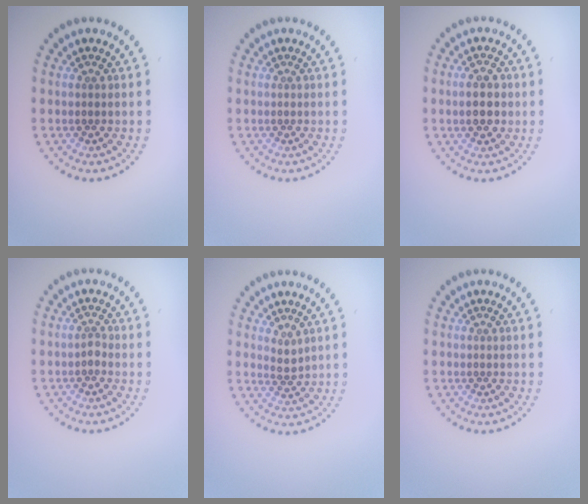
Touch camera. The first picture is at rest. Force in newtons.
{"total": 0.0}
{"total": 3.0, "press": 3.0, "slide": 0.1}
{"total": 0.9, "press": 0.6, "slide": 0.7}
{"total": 1.2, "press": 0.9, "slide": 0.7}
{"total": 0.0}